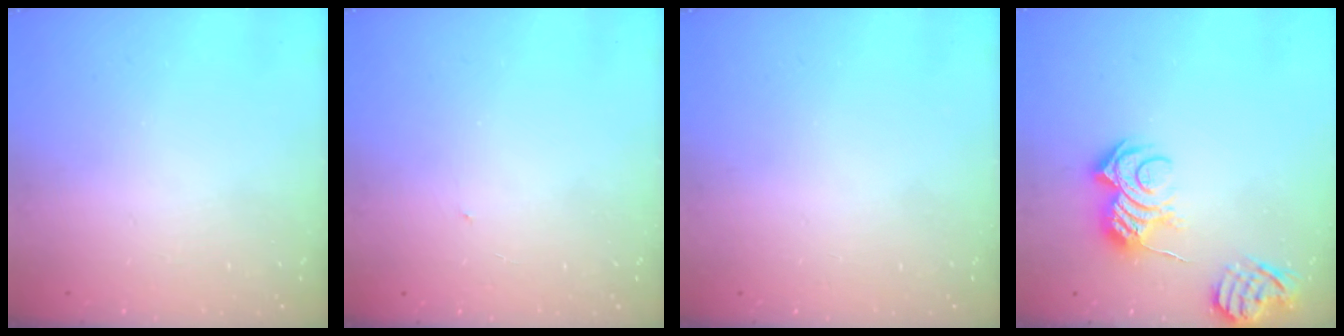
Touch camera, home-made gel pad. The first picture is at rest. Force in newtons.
{"total": 0.6, "press": 0.6, "slide": 0.1}
{"total": 0.0}
{"total": 10.9, "press": 10.8, "slide": 1.1}